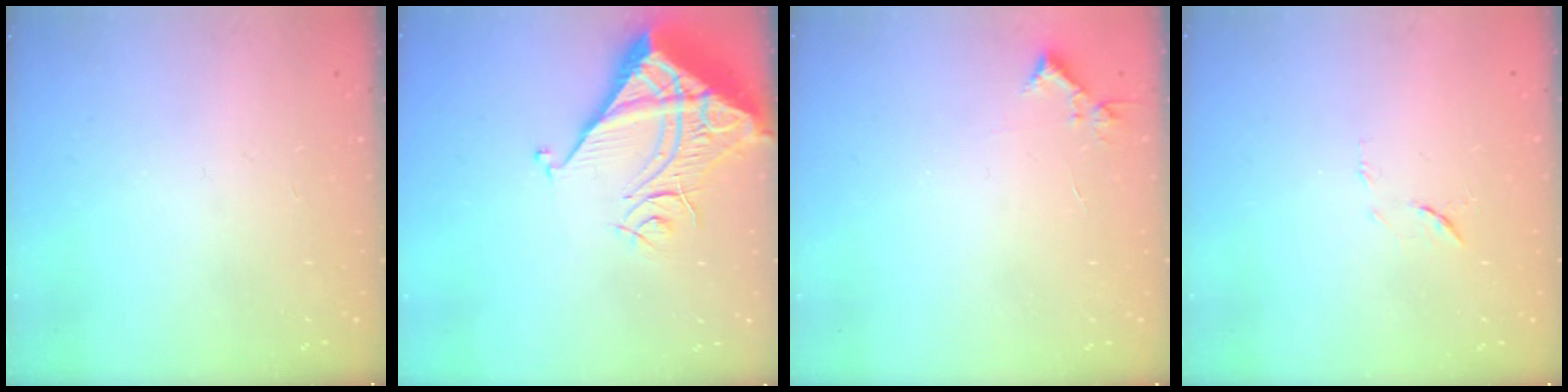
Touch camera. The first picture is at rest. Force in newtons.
{"total": 10.3, "press": 10.3, "slide": 1.3}
{"total": 4.4, "press": 4.4, "slide": 0.5}
{"total": 6.4, "press": 6.4, "slide": 0.6}